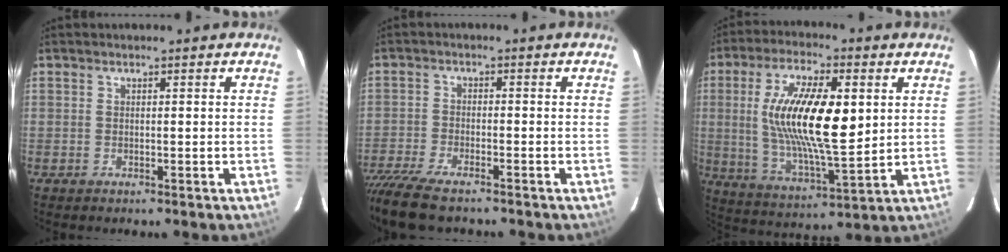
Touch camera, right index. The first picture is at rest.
{"total": 10.6, "force": [-8.9, 2.3, 5.3], "torque": [-0.132, -0.043, -0.162]}
{"total": 17.9, "force": [3.3, 6.1, 16.5], "torque": [-0.310, 0.001, 0.066]}